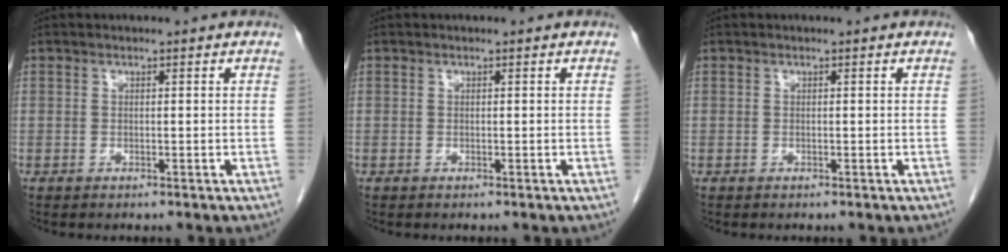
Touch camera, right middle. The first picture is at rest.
{"total": 0.0}
{"total": 0.0}